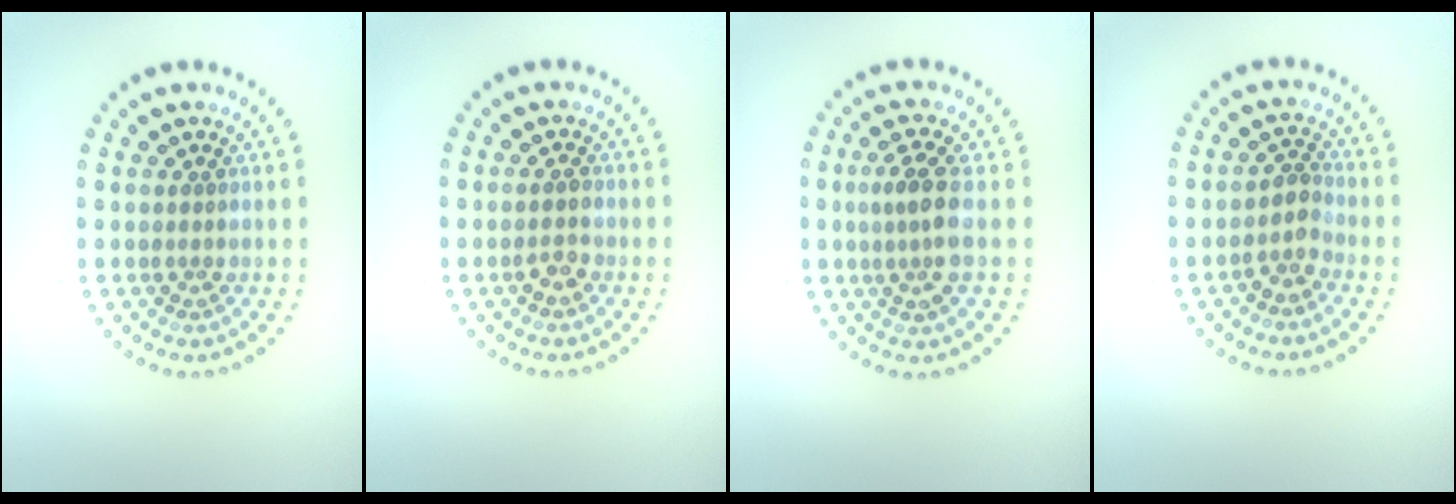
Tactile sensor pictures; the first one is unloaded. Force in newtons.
{"total": 1.5, "press": 1.4, "slide": 0.3}
{"total": 3.0, "press": 2.6, "slide": 1.5}
{"total": 1.8, "press": 1.5, "slide": 1.1}